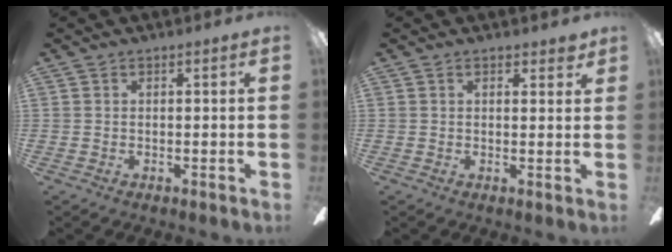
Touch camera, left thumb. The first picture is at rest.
{"total": 1.9, "force": [1.6, 0.9, 0.7], "torque": [0.002, -0.005, 0.026]}